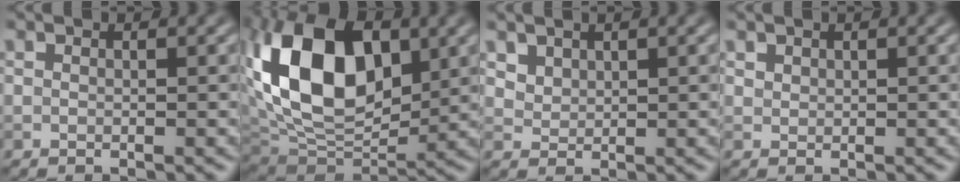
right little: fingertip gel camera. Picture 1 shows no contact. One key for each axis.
{"total": 14.1, "fx": 3.5, "fy": 8.6, "fz": 10.6, "tx": -0.196, "ty": 0.016, "tz": 0.056}
{"total": 2.3, "fx": 1.7, "fy": 1.5, "fz": 0.8, "tx": -0.028, "ty": -0.009, "tz": 0.049}
{"total": 0.8, "fx": 0.6, "fy": 0.5, "fz": 0.0, "tx": -0.004, "ty": -0.002, "tz": 0.014}